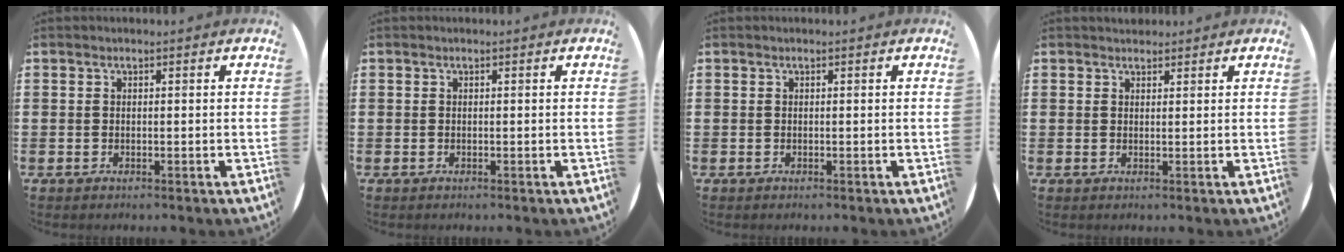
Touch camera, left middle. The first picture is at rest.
{"total": 0.0}
{"total": 0.0}
{"total": 1.2, "force": [1.1, 0.3, 0.0], "torque": [0.008, 0.001, 0.020]}